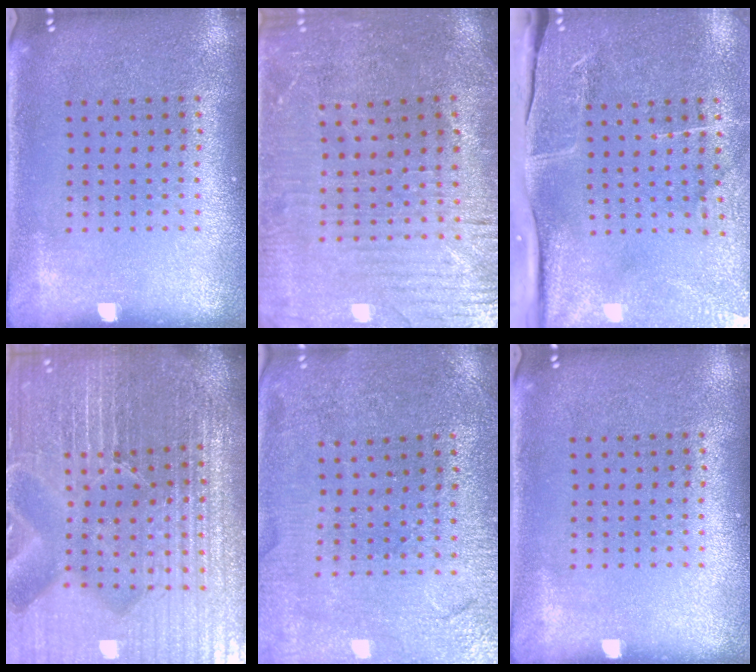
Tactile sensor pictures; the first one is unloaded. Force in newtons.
{"total": 1.6, "press": 1.5, "slide": 0.5}
{"total": 4.8, "press": 3.9, "slide": 2.8}
{"total": 7.0, "press": 6.2, "slide": 3.4}
{"total": 1.0, "press": 0.9, "slide": 0.3}
{"total": 0.0}